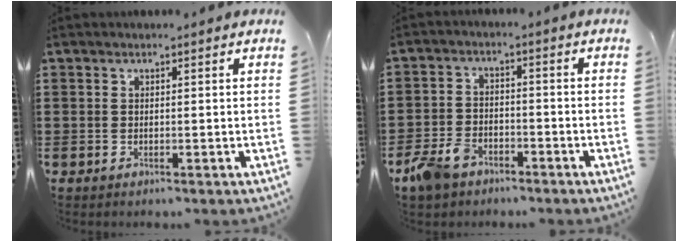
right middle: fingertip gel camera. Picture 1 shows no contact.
{"total": 5.1, "force": [-3.9, 2.7, 2.0], "torque": [-0.068, 0.003, -0.084]}